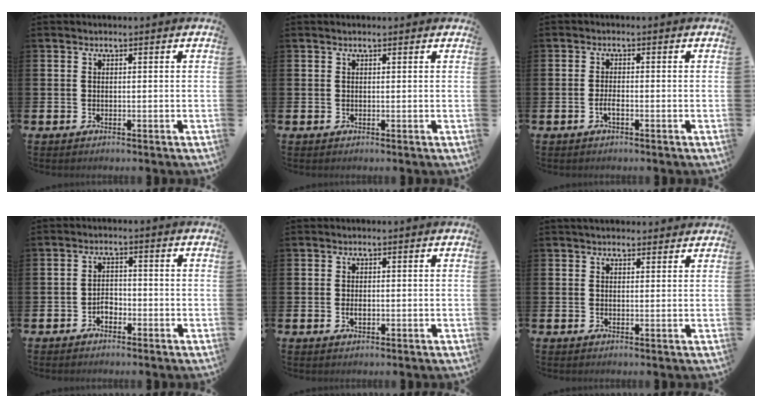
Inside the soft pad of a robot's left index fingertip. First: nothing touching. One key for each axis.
{"total": 0.5, "fx": 0.4, "fy": 0.1, "fz": 0.3, "tx": -0.002, "ty": 0.001, "tz": 0.006}
{"total": 1.4, "fx": -0.7, "fy": 0.4, "fz": 1.2, "tx": -0.030, "ty": 0.003, "tz": -0.012}
{"total": 2.0, "fx": -1.3, "fy": 1.3, "fz": 0.8, "tx": -0.016, "ty": 0.005, "tz": -0.029}
{"total": 1.0, "fx": -0.1, "fy": 0.5, "fz": 0.9, "tx": -0.016, "ty": 0.002, "tz": -0.004}
{"total": 2.1, "fx": 2.0, "fy": 0.6, "fz": 0.2, "tx": 0.005, "ty": -0.007, "tz": 0.033}